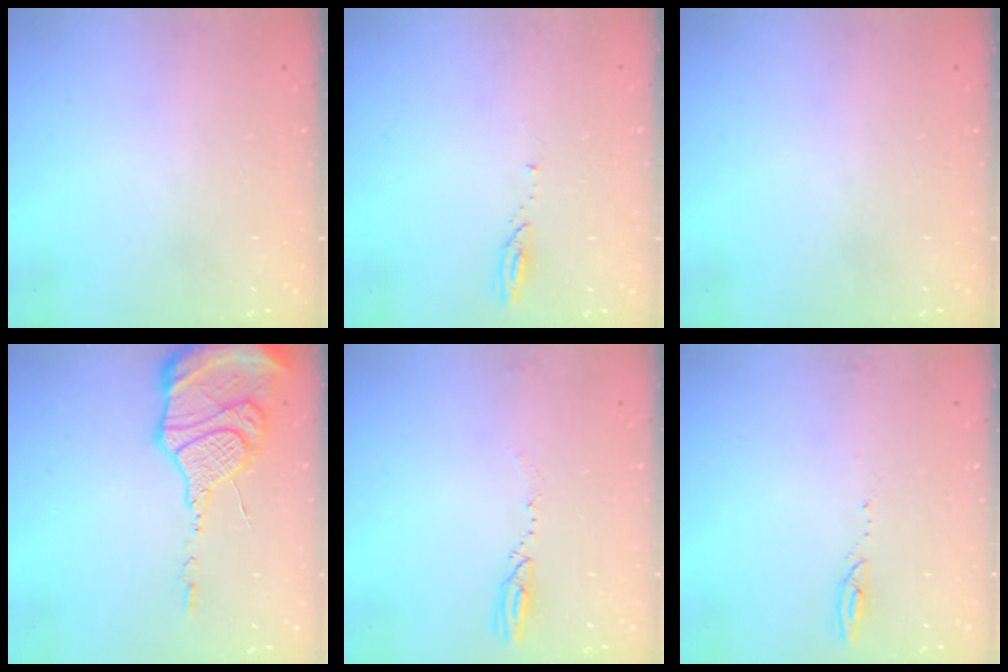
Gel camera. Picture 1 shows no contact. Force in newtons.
{"total": 4.4, "press": 4.3, "slide": 0.7}
{"total": 0.0}
{"total": 19.7, "press": 18.9, "slide": 5.7}
{"total": 3.7, "press": 3.6, "slide": 0.4}
{"total": 3.0, "press": 3.0, "slide": 0.4}